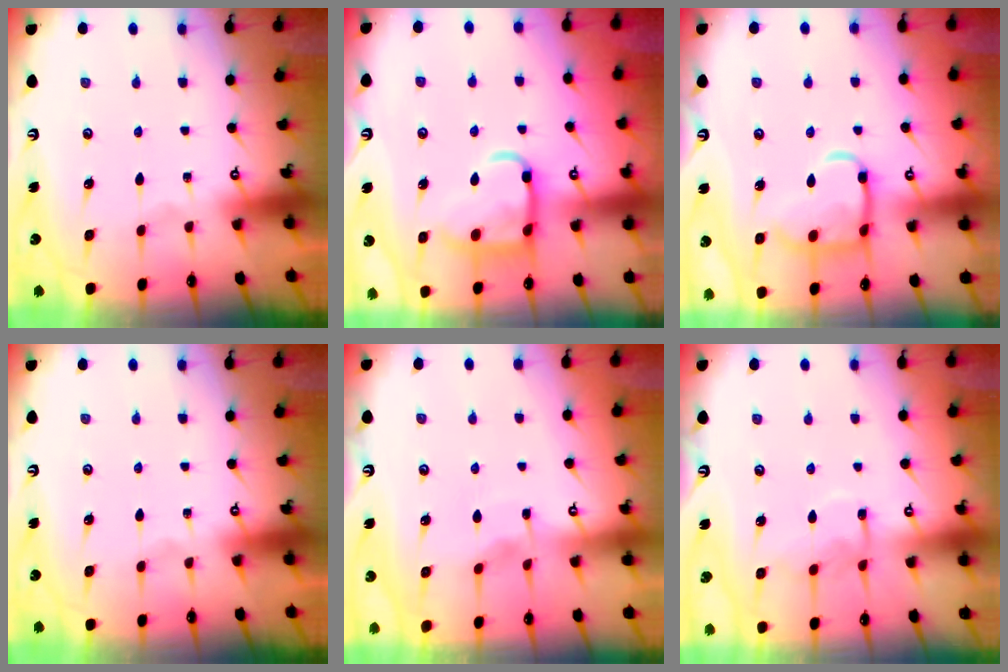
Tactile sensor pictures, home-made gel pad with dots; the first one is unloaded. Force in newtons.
{"total": 12.8, "press": 12.7, "slide": 1.4}
{"total": 12.4, "press": 12.4, "slide": 0.8}
{"total": 0.0}
{"total": 2.7, "press": 2.6, "slide": 0.4}
{"total": 9.9, "press": 9.8, "slide": 0.8}